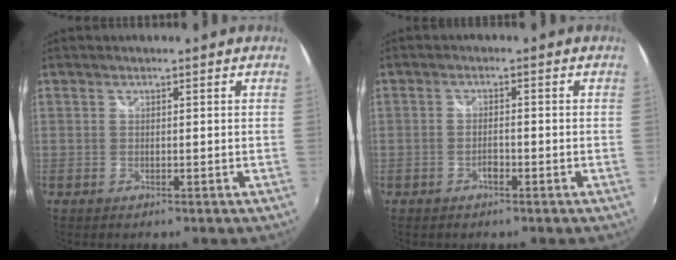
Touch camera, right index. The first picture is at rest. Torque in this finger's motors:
{"motor_torque": [-0.08, 0.02, -0.04, 0.00]}